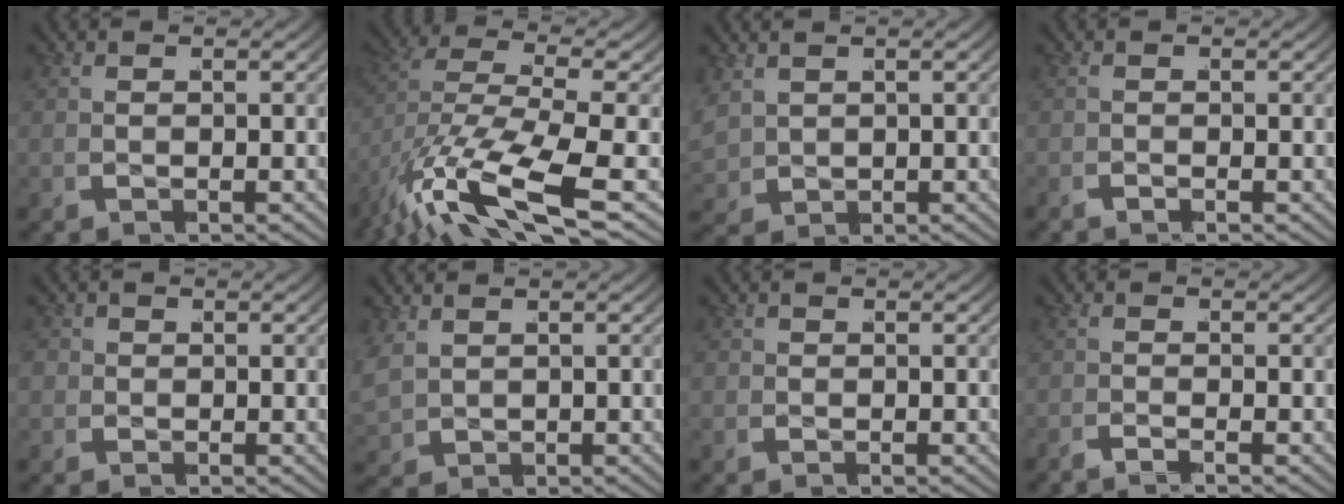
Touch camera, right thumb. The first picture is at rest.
{"total": 9.0, "force": [-2.2, 3.7, 7.8], "torque": [-0.180, -0.033, -0.022]}
{"total": 2.3, "force": [0.7, 1.9, 1.0], "torque": [-0.029, -0.010, 0.023]}
{"total": 0.7, "force": [-0.7, 0.1, 0.1], "torque": [-0.005, -0.004, -0.016]}
{"total": 2.2, "force": [0.1, 2.1, 0.8], "torque": [-0.021, -0.009, 0.003]}
{"total": 2.1, "force": [0.8, 1.7, 0.9], "torque": [-0.026, -0.006, 0.025]}
{"total": 0.8, "force": [0.0, 0.7, 0.1], "torque": [-0.002, -0.005, 0.001]}
{"total": 1.3, "force": [-1.3, -0.1, 0.2], "torque": [-0.009, -0.001, -0.033]}